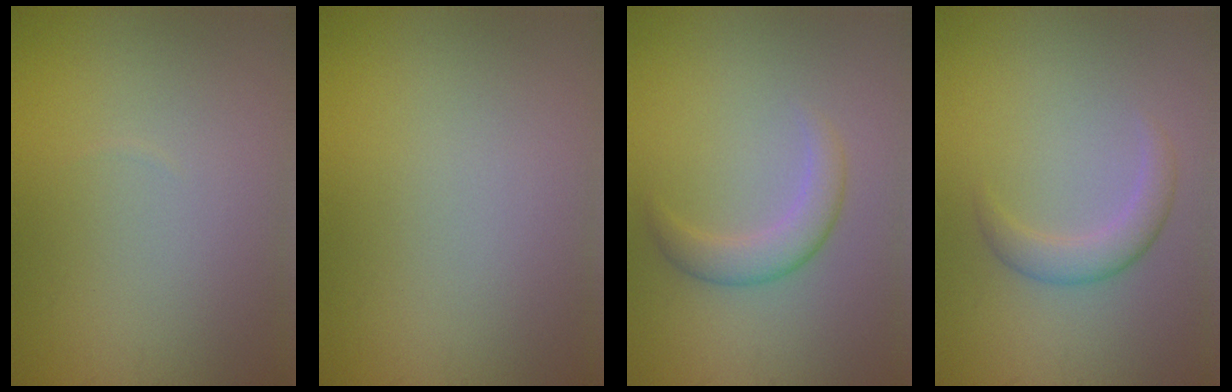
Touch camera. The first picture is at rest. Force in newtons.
{"total": 0.0}
{"total": 2.5, "press": 2.5, "slide": 0.1}
{"total": 2.4, "press": 2.4, "slide": 0.2}